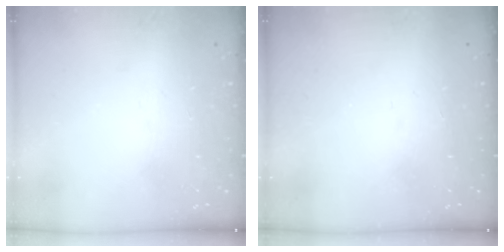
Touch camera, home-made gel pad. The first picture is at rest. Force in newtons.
{"total": 1.5, "press": 1.5, "slide": 0.1}